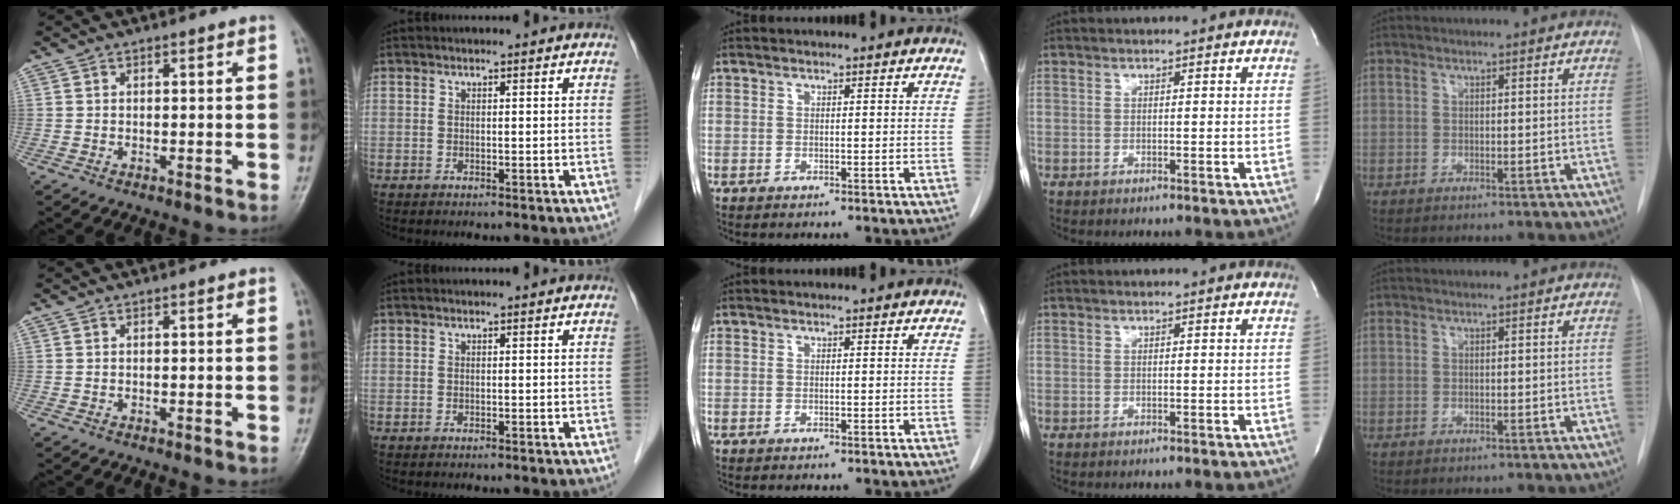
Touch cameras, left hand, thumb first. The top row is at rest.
{}